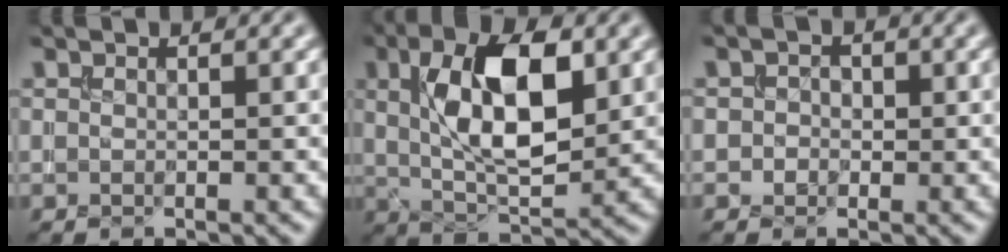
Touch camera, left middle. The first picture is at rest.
{"total": 9.5, "force": [2.0, 4.3, 8.3], "torque": [-0.140, 0.001, 0.034]}
{"total": 1.6, "force": [-0.1, 1.5, 0.6], "torque": [0.009, 0.002, -0.016]}